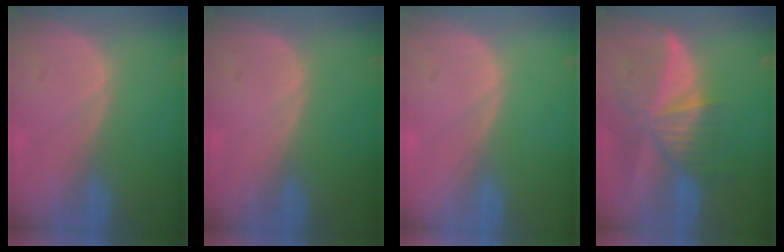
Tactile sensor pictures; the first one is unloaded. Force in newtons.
{"total": 0.0}
{"total": 0.0}
{"total": 9.5, "press": 8.3, "slide": 4.6}